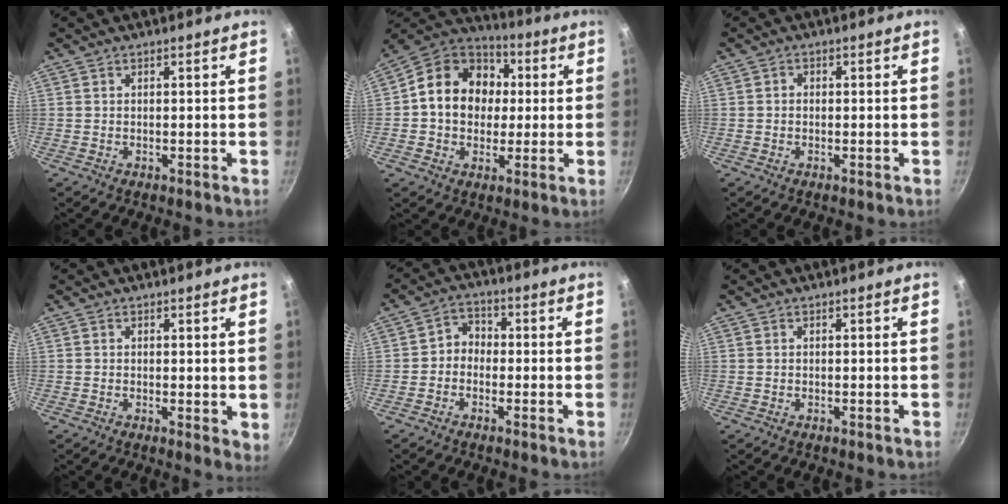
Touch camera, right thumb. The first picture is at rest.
{"total": 16.7, "force": [1.9, 13.5, 9.5], "torque": [-0.126, 0.027, 0.015]}
{"total": 1.0, "force": [-0.1, 0.9, 0.5], "torque": [-0.007, 0.005, -0.003]}
{"total": 2.6, "force": [0.6, 1.3, 2.1], "torque": [-0.024, -0.004, 0.008]}
{"total": 3.9, "force": [-1.0, 3.3, 1.9], "torque": [-0.012, 0.021, -0.031]}
{"total": 0.0}